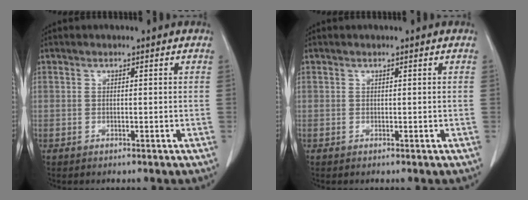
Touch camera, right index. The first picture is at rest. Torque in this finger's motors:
{"motor_torque": [0.00, 0.00, 0.00, 0.00]}